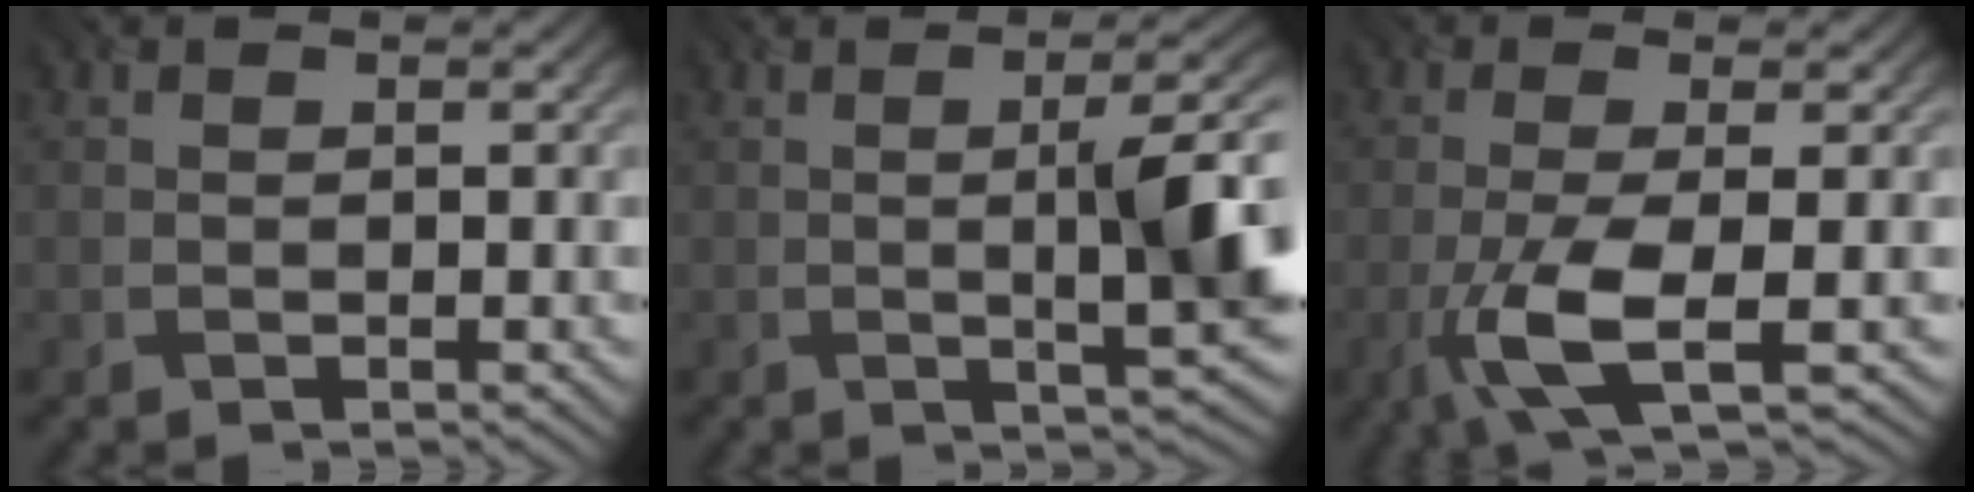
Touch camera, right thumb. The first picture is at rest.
{"total": 8.5, "force": [0.2, 1.5, 8.4], "torque": [-0.124, 0.011, 0.005]}
{"total": 7.1, "force": [-2.3, 1.6, 6.6], "torque": [-0.128, 0.000, -0.055]}